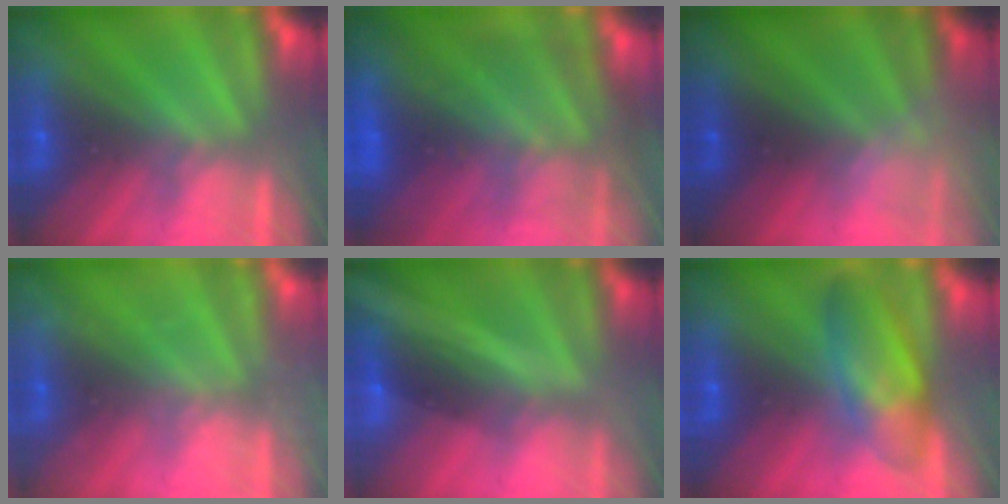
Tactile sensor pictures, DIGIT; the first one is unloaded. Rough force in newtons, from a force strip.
{"total": 8.5}
{"total": 2.3}
{"total": 2.2}
{"total": 2.1}
{"total": 6.9}